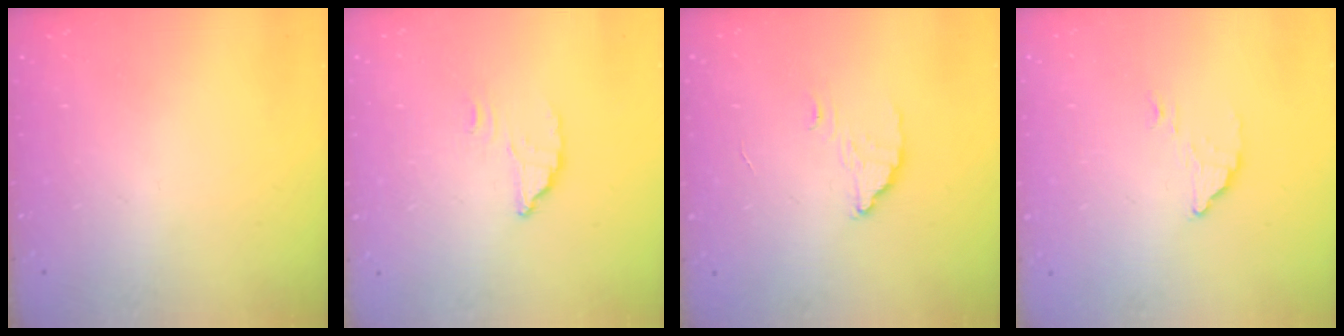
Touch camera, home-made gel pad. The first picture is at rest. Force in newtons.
{"total": 2.7, "press": 2.7, "slide": 0.4}
{"total": 2.7, "press": 2.7, "slide": 0.2}
{"total": 2.9, "press": 2.9, "slide": 0.1}